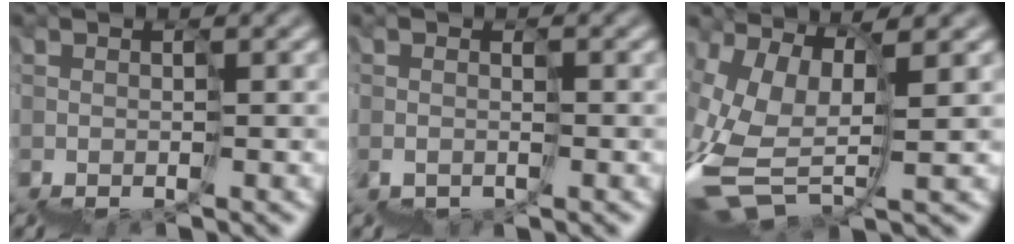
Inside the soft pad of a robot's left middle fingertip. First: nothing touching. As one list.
[{"total": 1.7, "force": [-0.8, 1.5, 0.1], "torque": [0.000, 0.004, -0.008]}, {"total": 6.1, "force": [1.5, 3.0, 5.1], "torque": [-0.137, 0.011, 0.034]}]